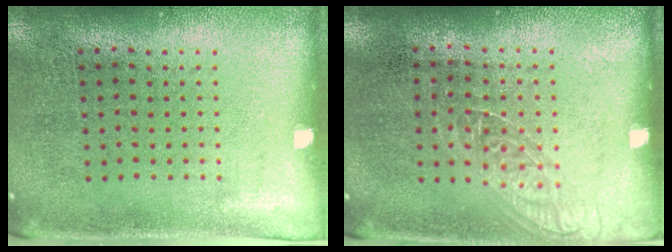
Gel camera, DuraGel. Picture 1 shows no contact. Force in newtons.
{"total": 1.1, "press": 1.0, "slide": 0.5}